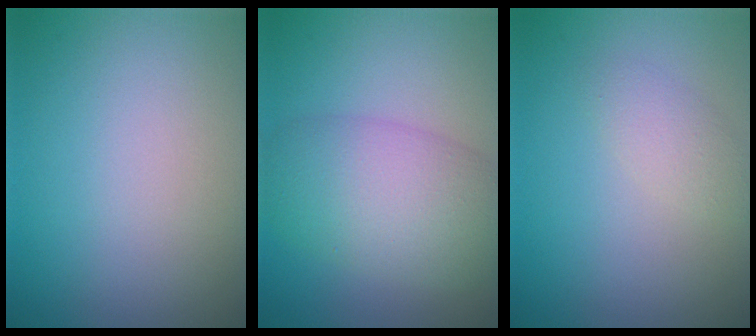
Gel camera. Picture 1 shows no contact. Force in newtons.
{"total": 6.9, "press": 6.9, "slide": 0.5}
{"total": 1.6, "press": 1.6, "slide": 0.2}